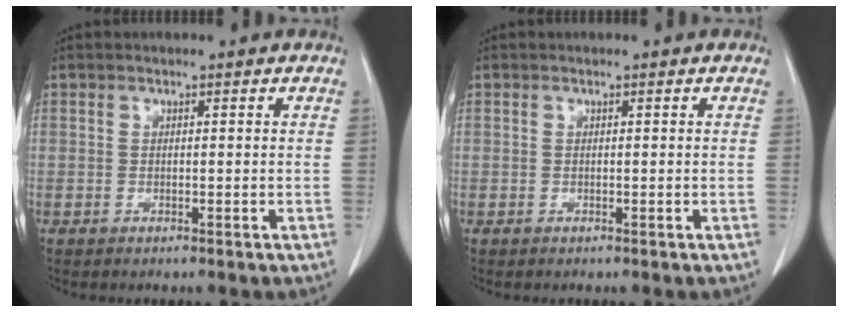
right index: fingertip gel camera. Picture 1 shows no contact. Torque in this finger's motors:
{"motor_torque": [0.00, 0.00, 0.00, 0.01]}